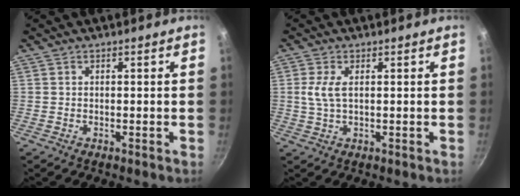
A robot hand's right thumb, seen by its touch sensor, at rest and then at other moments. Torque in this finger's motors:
{"motor_torque": [0.56, 1.22, 0.79, -0.25, 0.19]}